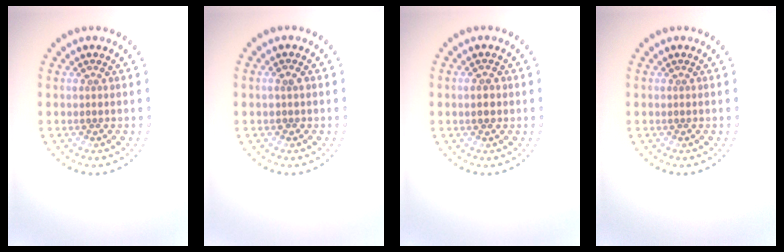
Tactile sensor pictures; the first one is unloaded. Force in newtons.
{"total": 0.8, "press": 0.7, "slide": 0.2}
{"total": 1.9, "press": 1.9, "slide": 0.2}
{"total": 0.0}